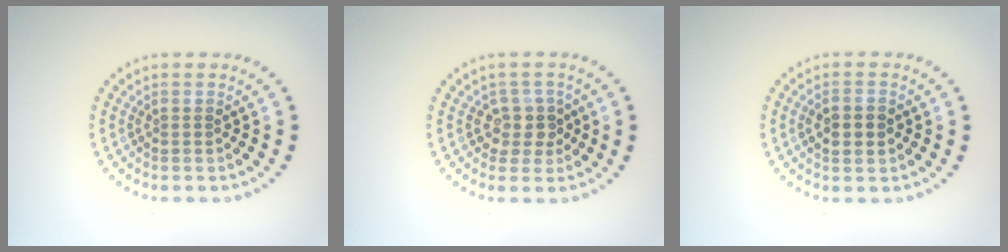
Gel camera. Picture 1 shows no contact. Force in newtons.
{"total": 2.3, "press": 2.0, "slide": 1.2}
{"total": 2.2, "press": 2.2, "slide": 0.1}